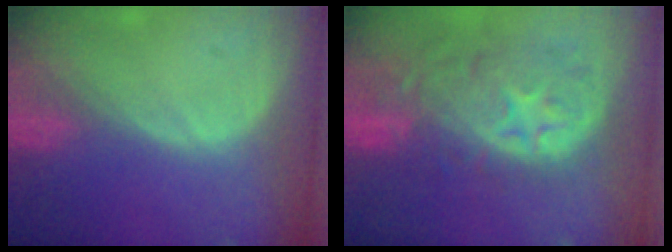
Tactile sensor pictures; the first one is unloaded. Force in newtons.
{"total": 11.0, "press": 9.7, "slide": 5.2}